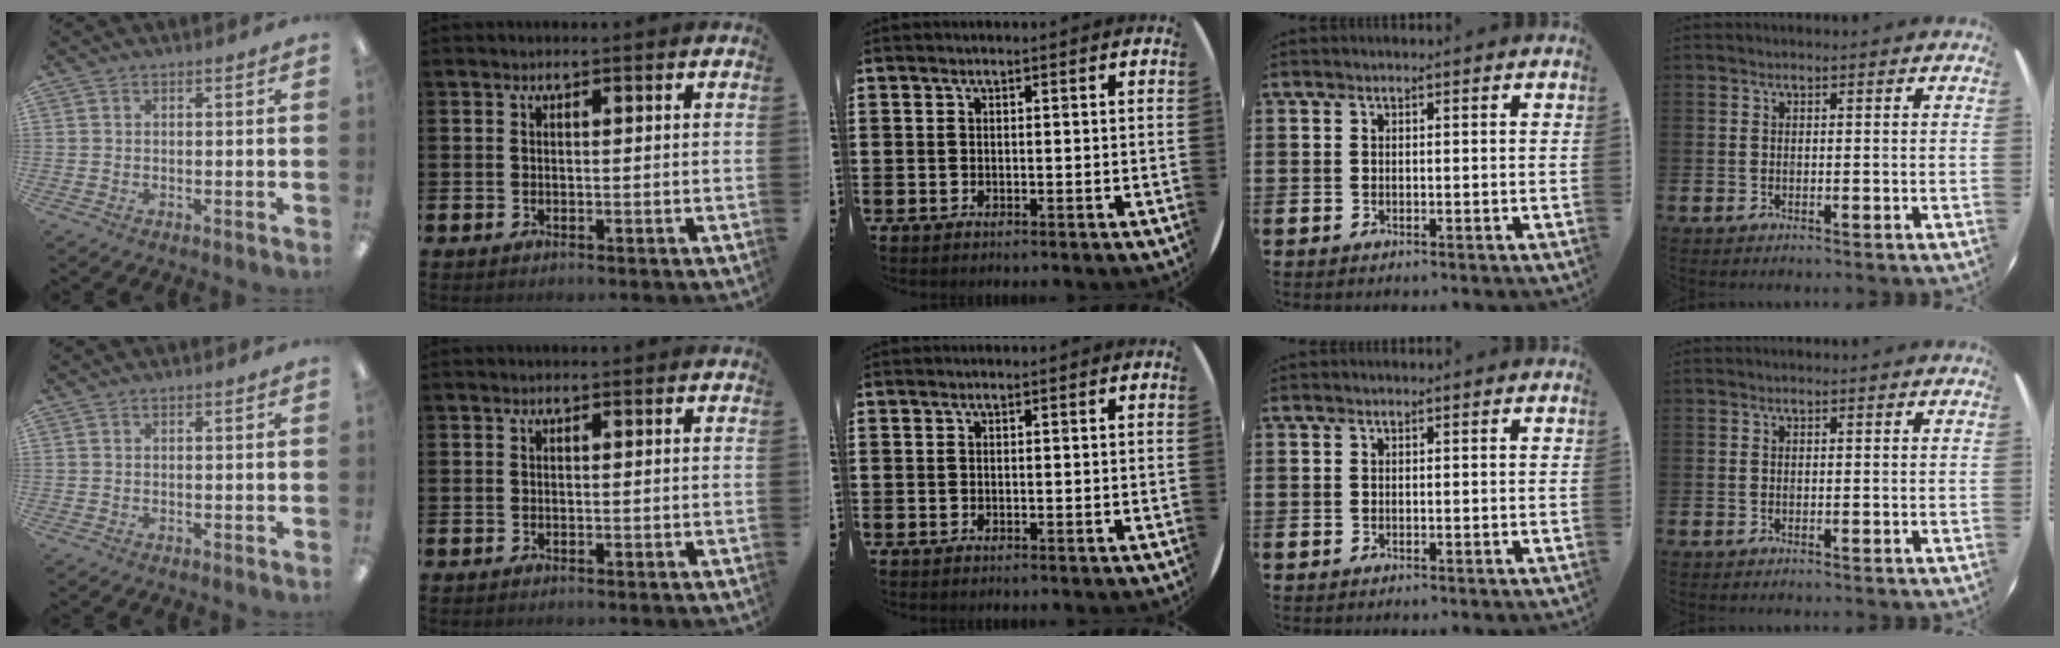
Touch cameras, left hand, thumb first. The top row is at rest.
{}